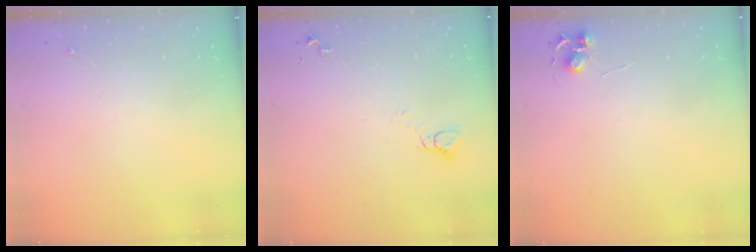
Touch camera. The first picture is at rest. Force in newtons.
{"total": 3.2, "press": 3.2, "slide": 0.2}
{"total": 5.9, "press": 5.9, "slide": 0.5}